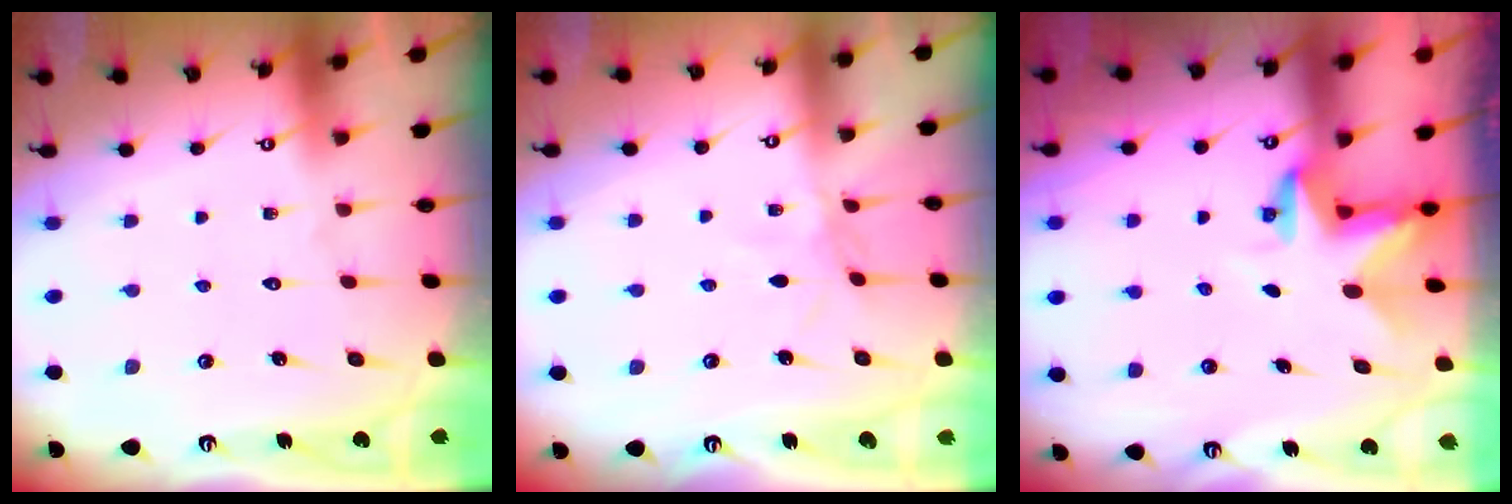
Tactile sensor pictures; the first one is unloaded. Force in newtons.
{"total": 2.7, "press": 2.6, "slide": 0.3}
{"total": 2.8, "press": 2.8, "slide": 0.2}